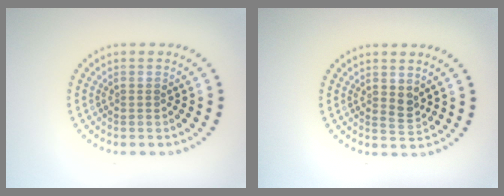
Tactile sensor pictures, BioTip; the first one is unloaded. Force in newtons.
{"total": 1.2, "press": 1.1, "slide": 0.5}